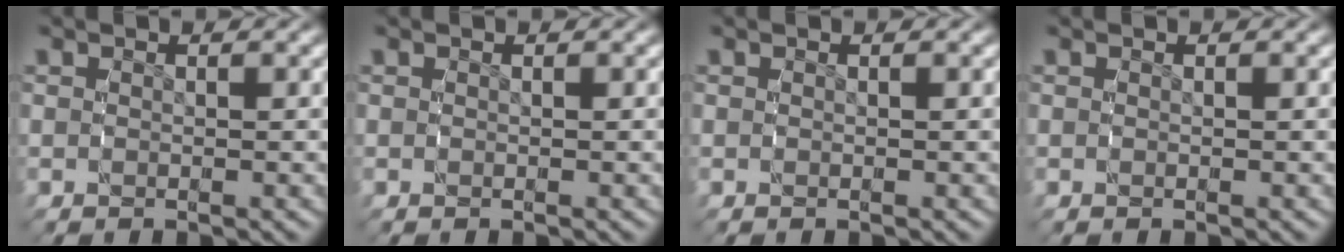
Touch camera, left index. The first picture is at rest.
{"total": 0.0}
{"total": 0.0}
{"total": 0.0}